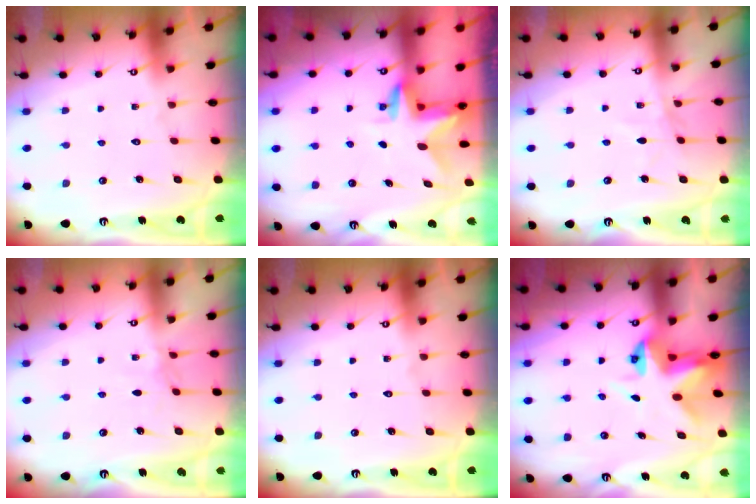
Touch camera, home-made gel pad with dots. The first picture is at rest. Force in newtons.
{"total": 3.1, "press": 3.0, "slide": 0.2}
{"total": 3.1, "press": 3.1, "slide": 0.3}
{"total": 2.9, "press": 2.9, "slide": 0.5}
{"total": 0.0}
{"total": 4.1, "press": 4.1, "slide": 0.2}